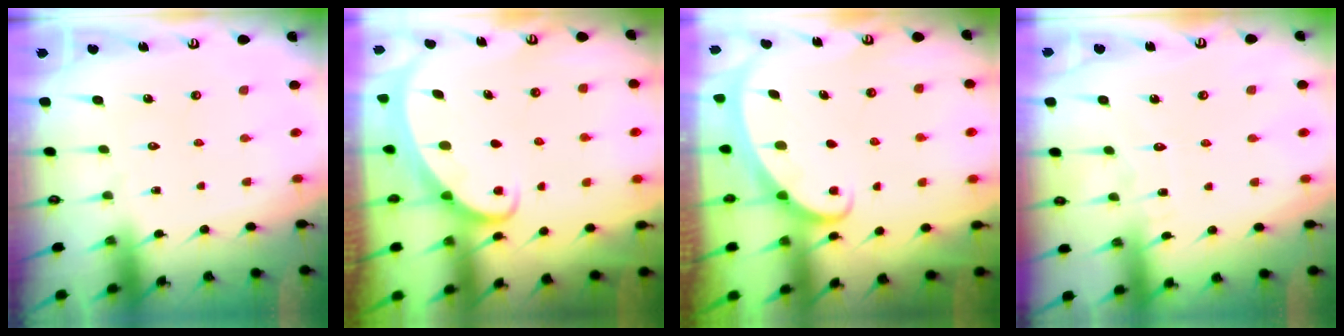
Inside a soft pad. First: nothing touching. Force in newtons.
{"total": 2.0, "press": 2.0, "slide": 0.2}
{"total": 2.1, "press": 2.1, "slide": 0.1}
{"total": 4.2, "press": 4.2, "slide": 0.3}